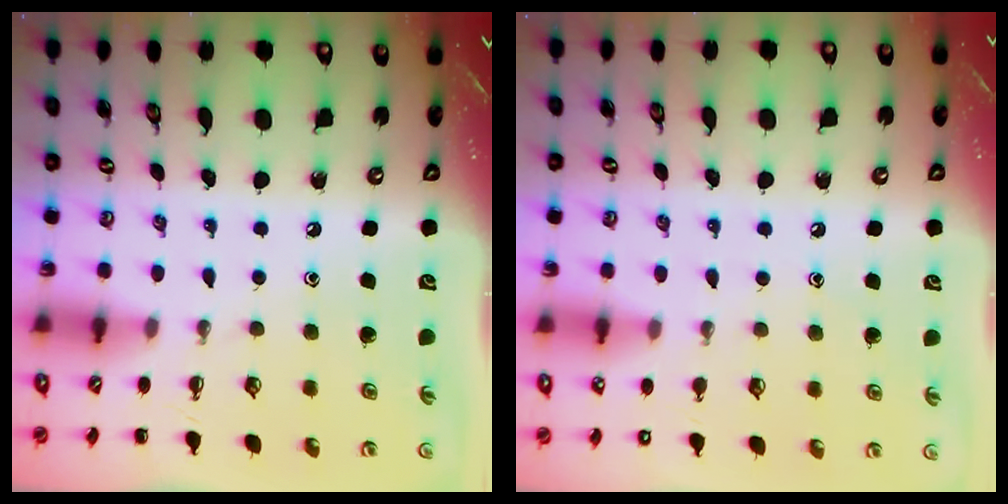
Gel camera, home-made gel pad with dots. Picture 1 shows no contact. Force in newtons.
{"total": 5.1, "press": 4.9, "slide": 1.5}